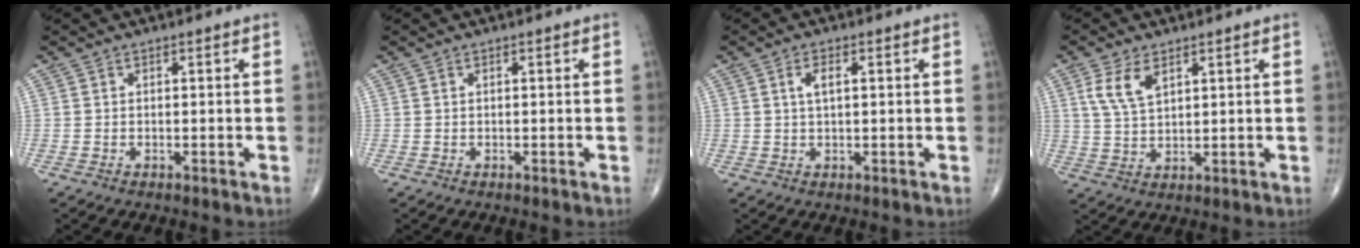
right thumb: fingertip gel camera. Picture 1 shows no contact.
{"total": 0.0}
{"total": 2.9, "force": [0.8, 1.2, 2.5], "torque": [-0.049, 0.004, 0.016]}
{"total": 6.3, "force": [3.1, 3.1, 4.5], "torque": [-0.088, -0.008, 0.069]}